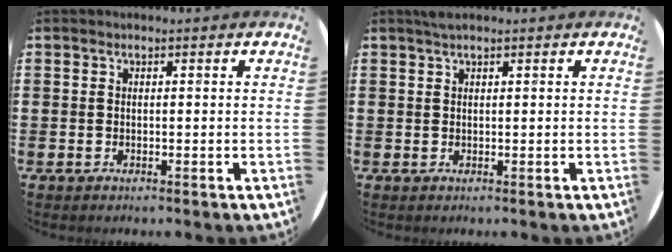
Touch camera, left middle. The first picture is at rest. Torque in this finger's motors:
{"motor_torque": [0.45, -0.40, 0.01, 0.03]}